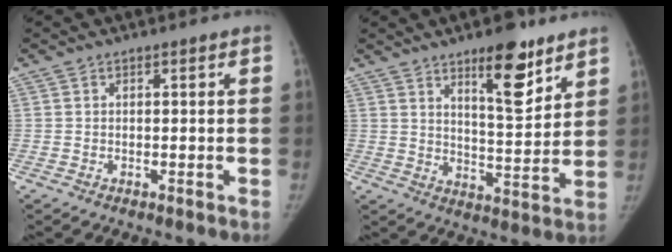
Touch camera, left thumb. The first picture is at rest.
{"total": 12.1, "force": [7.7, 3.9, 8.5], "torque": [-0.099, -0.054, 0.119]}